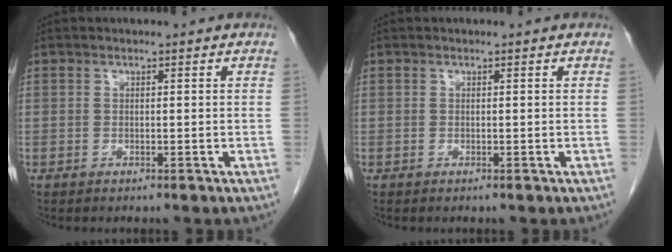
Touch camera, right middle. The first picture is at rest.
{"total": 0.0}